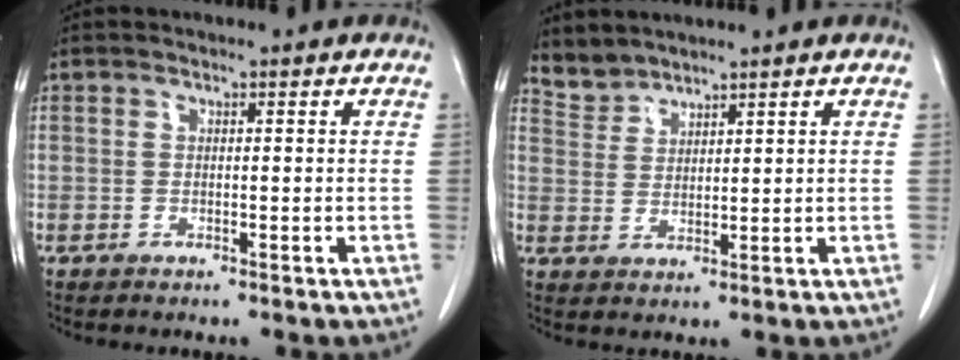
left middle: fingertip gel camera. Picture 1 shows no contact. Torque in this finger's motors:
{"motor_torque": [0.08, -0.19, -0.05, -0.02]}